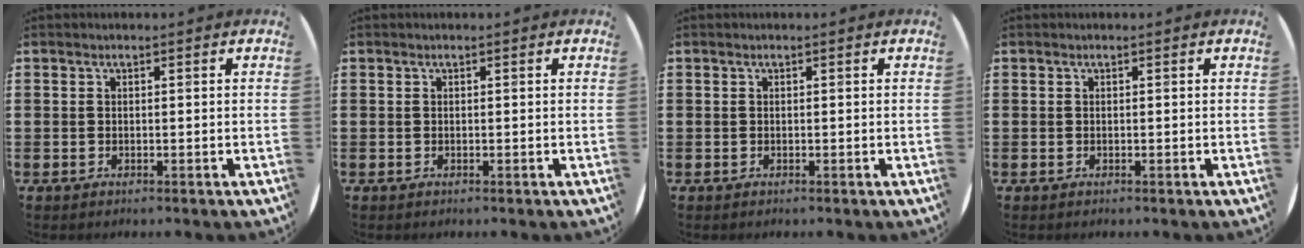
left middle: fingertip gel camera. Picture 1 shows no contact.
{"total": 0.0}
{"total": 0.0}
{"total": 0.0}